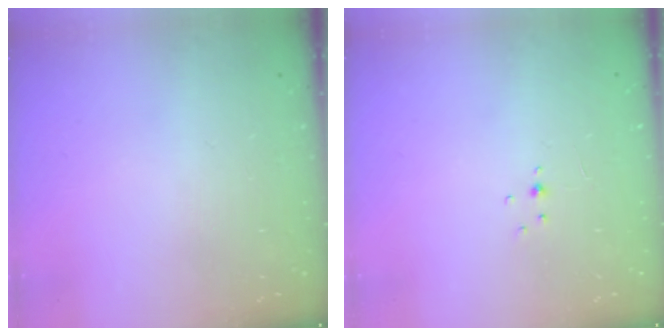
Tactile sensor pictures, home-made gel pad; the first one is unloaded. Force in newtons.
{"total": 2.9, "press": 2.8, "slide": 0.9}